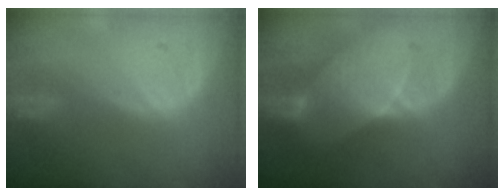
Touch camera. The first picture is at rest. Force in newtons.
{"total": 7.2, "press": 7.0, "slide": 1.3}